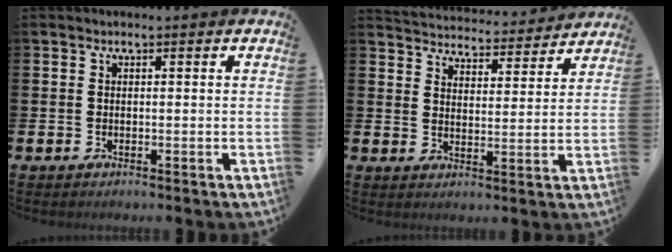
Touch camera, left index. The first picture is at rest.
{"total": 4.5, "force": [4.4, 0.7, -0.1], "torque": [-0.015, -0.042, 0.075]}